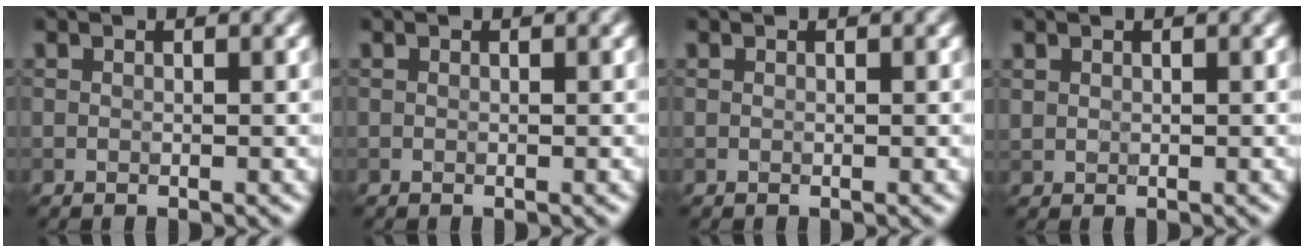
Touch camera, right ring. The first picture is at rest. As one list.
[{"total": 0.0}, {"total": 0.0}, {"total": 0.7, "force": [0.4, 0.5, 0.2], "torque": [-0.003, -0.002, 0.013]}]